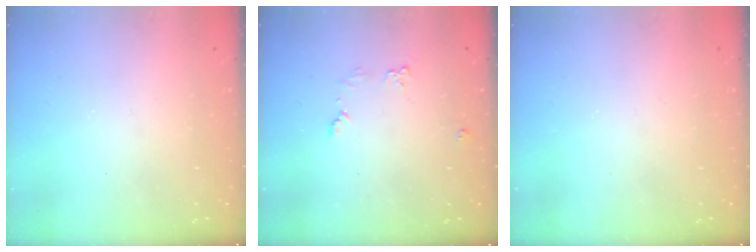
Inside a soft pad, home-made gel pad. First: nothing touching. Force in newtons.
{"total": 5.2, "press": 5.1, "slide": 0.8}
{"total": 0.0}